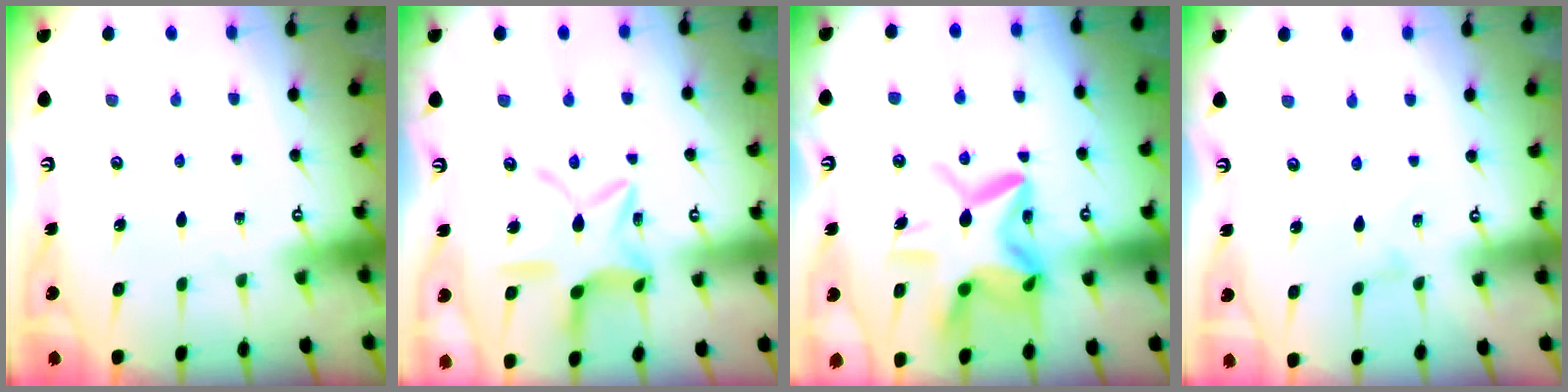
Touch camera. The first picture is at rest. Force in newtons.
{"total": 13.7, "press": 13.6, "slide": 1.1}
{"total": 15.1, "press": 15.0, "slide": 1.4}
{"total": 0.0}